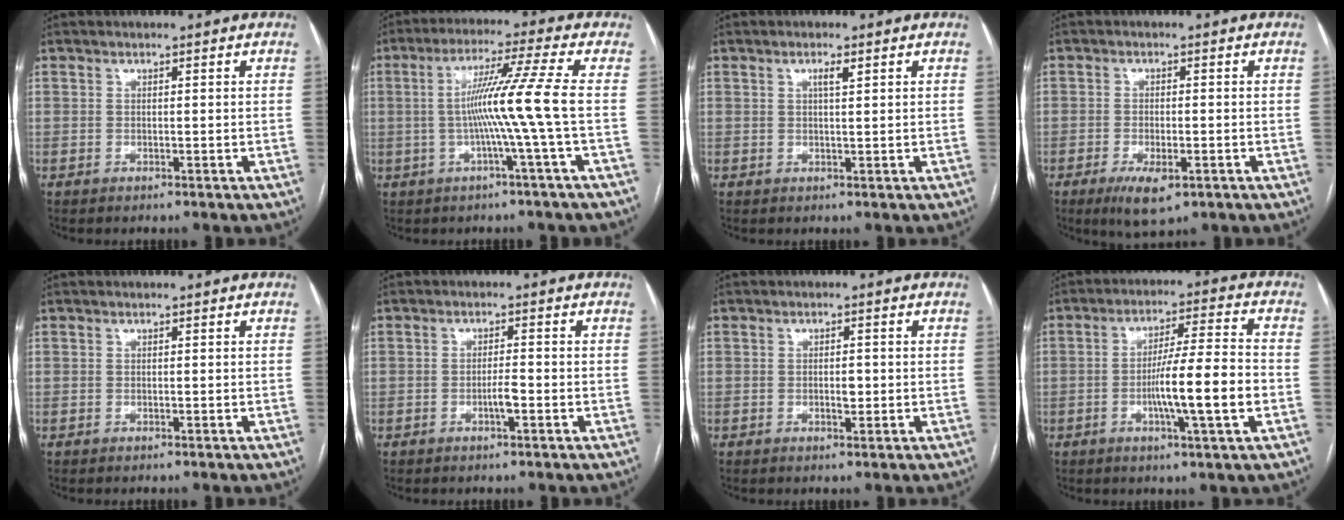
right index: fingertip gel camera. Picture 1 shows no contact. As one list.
[{"total": 9.4, "force": [-1.0, -2.7, 9.0], "torque": [-0.165, 0.010, -0.014]}, {"total": 1.6, "force": [0.7, 0.1, 1.4], "torque": [-0.024, 0.000, 0.012]}, {"total": 5.6, "force": [-2.8, 1.9, 4.4], "torque": [-0.077, -0.008, -0.040]}, {"total": 0.0}, {"total": 2.2, "force": [-0.9, 0.2, 2.0], "torque": [-0.036, 0.000, -0.016]}, {"total": 1.8, "force": [-0.3, 0.8, 1.6], "torque": [-0.028, 0.001, -0.003]}, {"total": 12.5, "force": [-2.9, -0.1, 12.2], "torque": [-0.203, 0.002, -0.052]}]